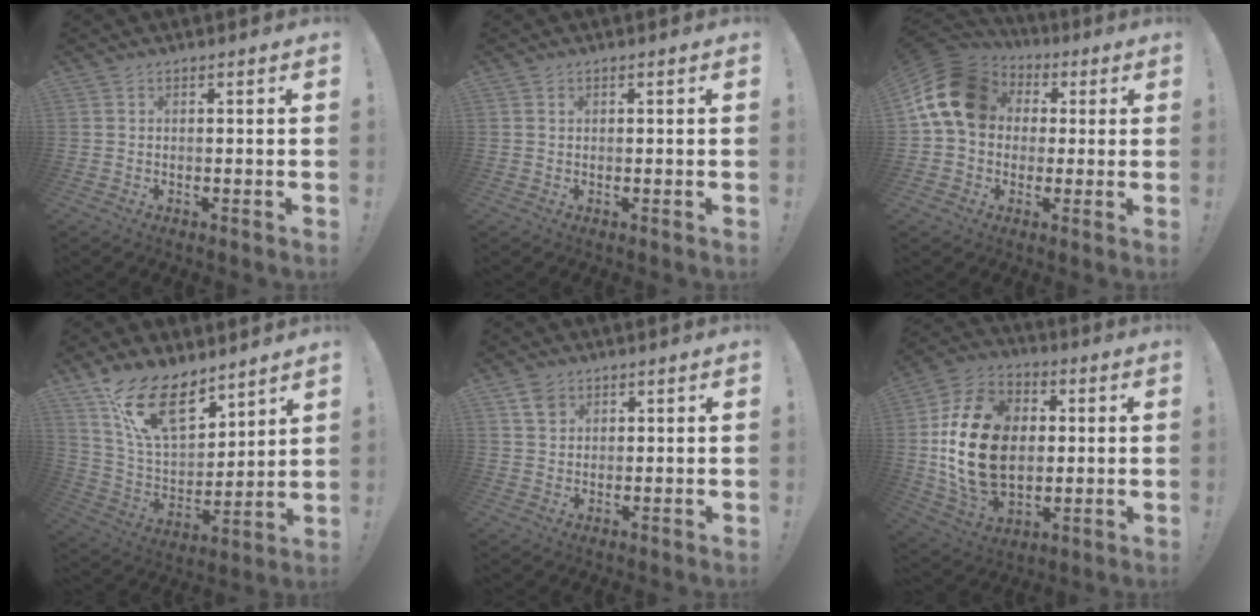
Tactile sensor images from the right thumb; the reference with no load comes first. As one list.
[{"total": 0.0}, {"total": 18.3, "force": [4.1, 13.9, 11.0], "torque": [-0.190, 0.006, 0.083]}, {"total": 18.8, "force": [12.2, 8.7, 11.2], "torque": [-0.208, -0.074, 0.224]}, {"total": 4.1, "force": [2.5, 3.0, 1.3], "torque": [-0.013, -0.010, 0.045]}, {"total": 24.4, "force": [1.1, 17.4, 17.0], "torque": [-0.308, 0.015, 0.030]}]